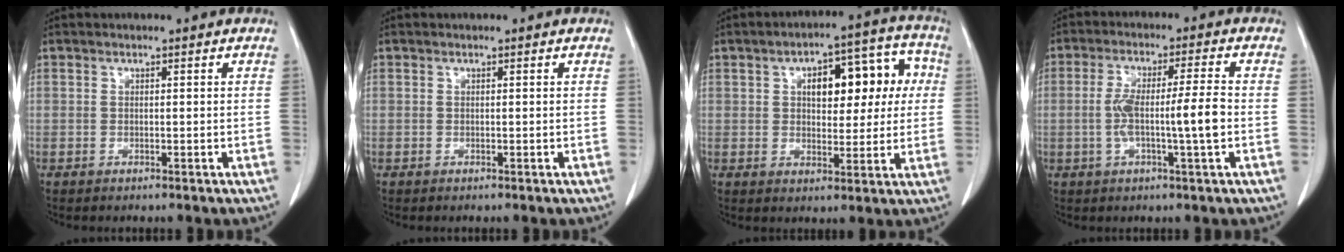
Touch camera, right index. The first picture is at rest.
{"total": 0.0}
{"total": 11.8, "force": [2.6, 5.5, 10.1], "torque": [-0.130, 0.042, 0.039]}
{"total": 8.6, "force": [-1.3, 0.0, 8.5], "torque": [-0.158, 0.008, -0.023]}